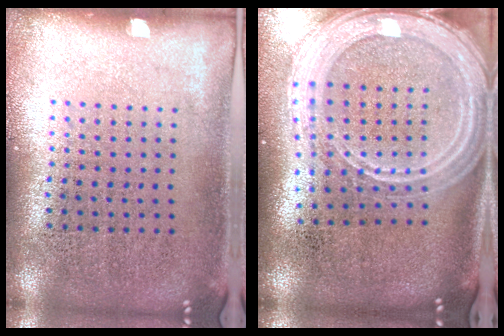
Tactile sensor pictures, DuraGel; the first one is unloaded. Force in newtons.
{"total": 3.1, "press": 2.5, "slide": 1.8}